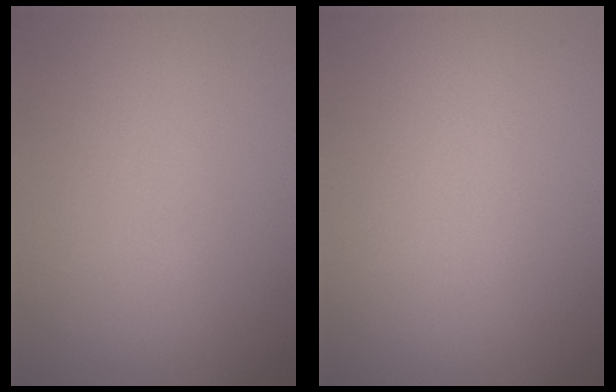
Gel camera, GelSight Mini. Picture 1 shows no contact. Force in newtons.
{"total": 0.0}